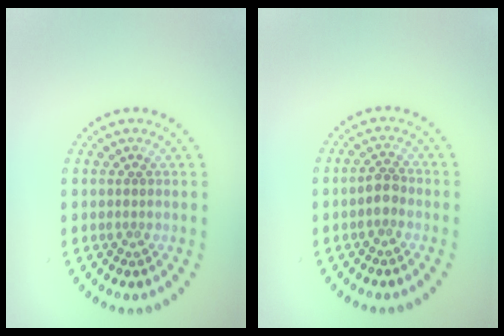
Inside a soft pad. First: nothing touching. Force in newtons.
{"total": 1.6, "press": 1.5, "slide": 0.5}